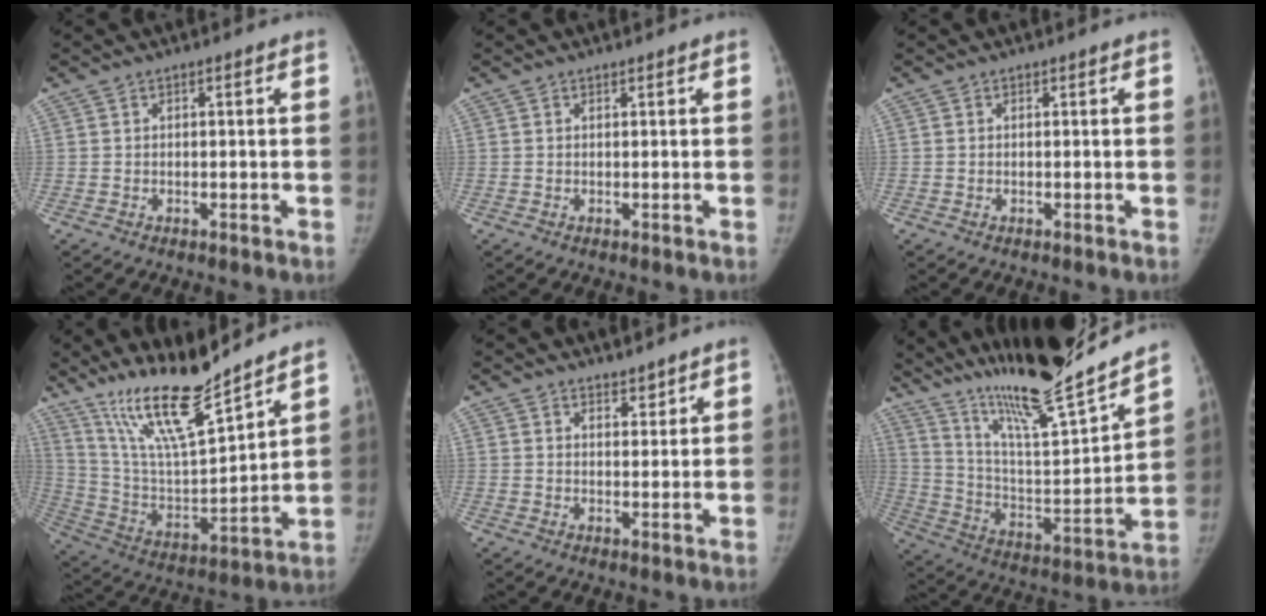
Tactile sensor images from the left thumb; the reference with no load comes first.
{"total": 0.0}
{"total": 0.0}
{"total": 17.6, "force": [14.4, 2.3, 9.9], "torque": [-0.155, -0.087, 0.275]}
{"total": 2.6, "force": [2.3, 1.1, 0.5], "torque": [0.010, -0.020, 0.035]}
{"total": 26.7, "force": [22.3, 2.3, 14.5], "torque": [-0.216, -0.108, 0.363]}